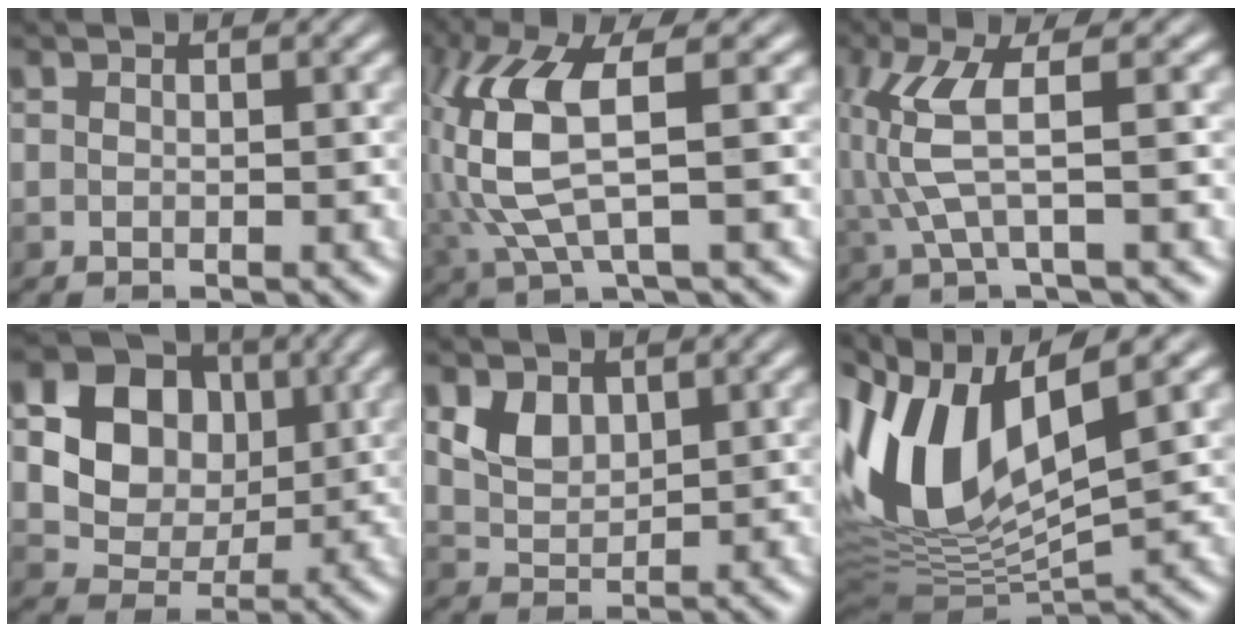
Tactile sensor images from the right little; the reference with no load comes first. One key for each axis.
{"total": 8.4, "fx": 0.1, "fy": 2.9, "fz": 7.9, "tx": -0.181, "ty": 0.011, "tz": -0.004}
{"total": 5.3, "fx": -0.7, "fy": 1.3, "fz": 5.1, "tx": -0.131, "ty": 0.010, "tz": -0.017}
{"total": 8.7, "fx": 1.7, "fy": 7.1, "fz": 4.7, "tx": -0.092, "ty": 0.008, "tz": 0.019}
{"total": 2.1, "fx": 0.6, "fy": 1.6, "fz": 1.2, "tx": -0.033, "ty": -0.011, "tz": 0.011}
{"total": 11.5, "fx": 1.7, "fy": 6.0, "fz": 9.7, "tx": -0.209, "ty": 0.010, "tz": 0.032}